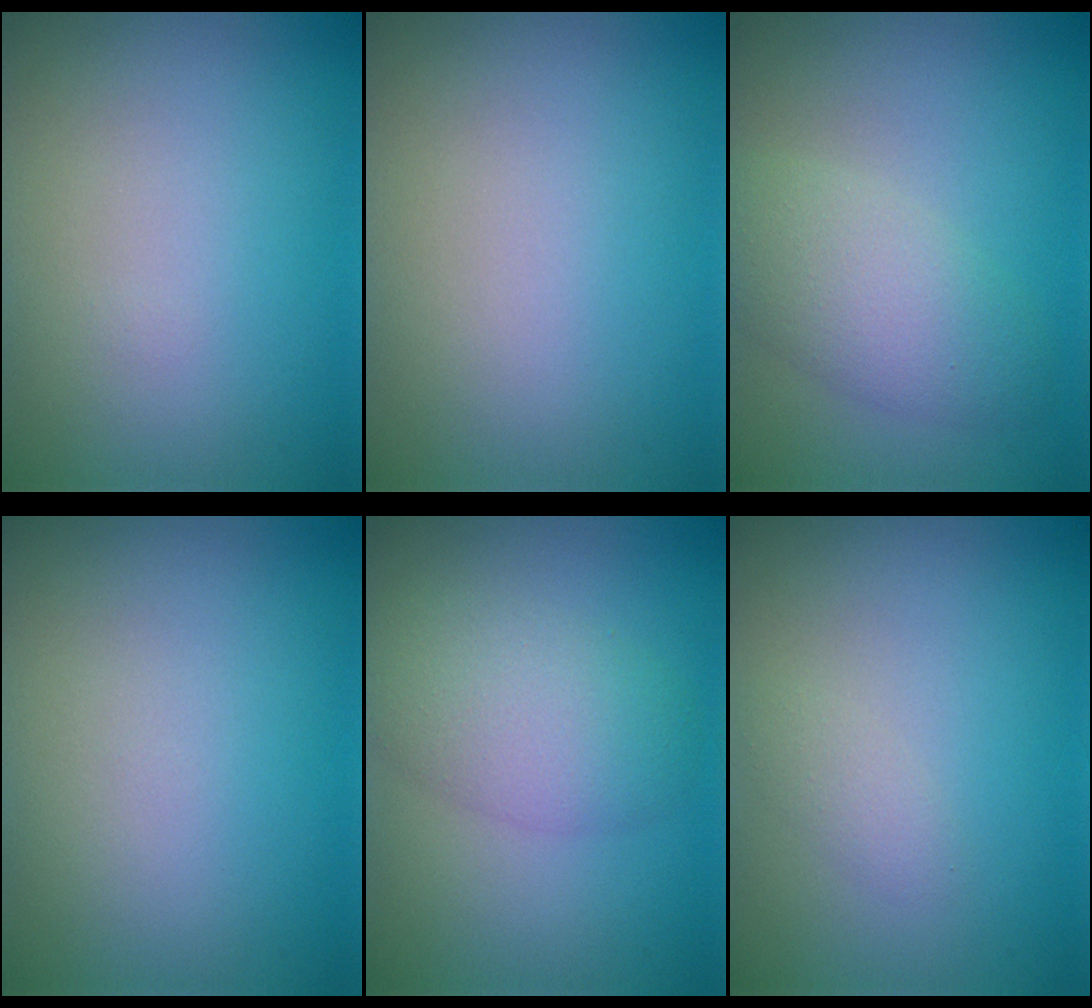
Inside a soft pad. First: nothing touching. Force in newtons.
{"total": 0.0}
{"total": 4.2, "press": 4.2, "slide": 0.1}
{"total": 0.0}
{"total": 4.5, "press": 4.5, "slide": 0.3}
{"total": 1.1, "press": 1.1, "slide": 0.0}